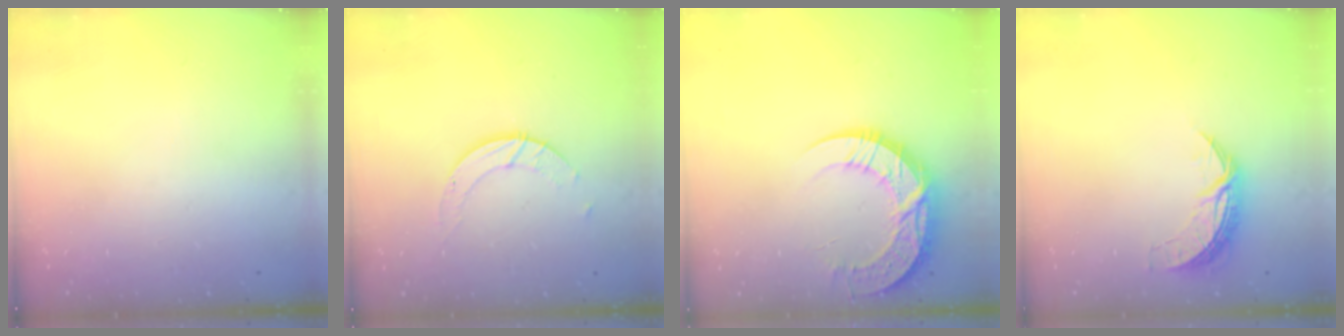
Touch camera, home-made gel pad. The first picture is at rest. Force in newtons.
{"total": 3.0, "press": 3.0, "slide": 0.3}
{"total": 13.2, "press": 13.2, "slide": 1.0}
{"total": 7.4, "press": 7.4, "slide": 0.5}